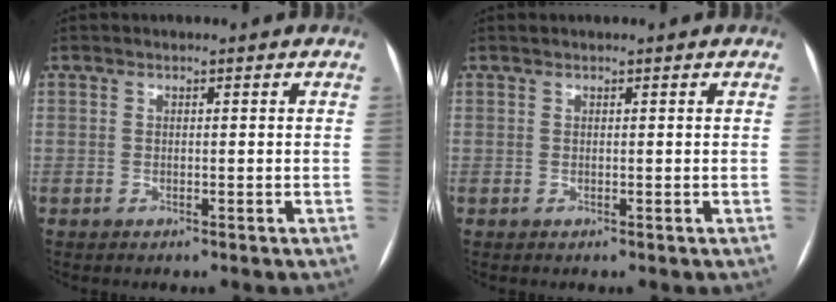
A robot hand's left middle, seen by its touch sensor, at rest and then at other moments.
{"total": 0.0}